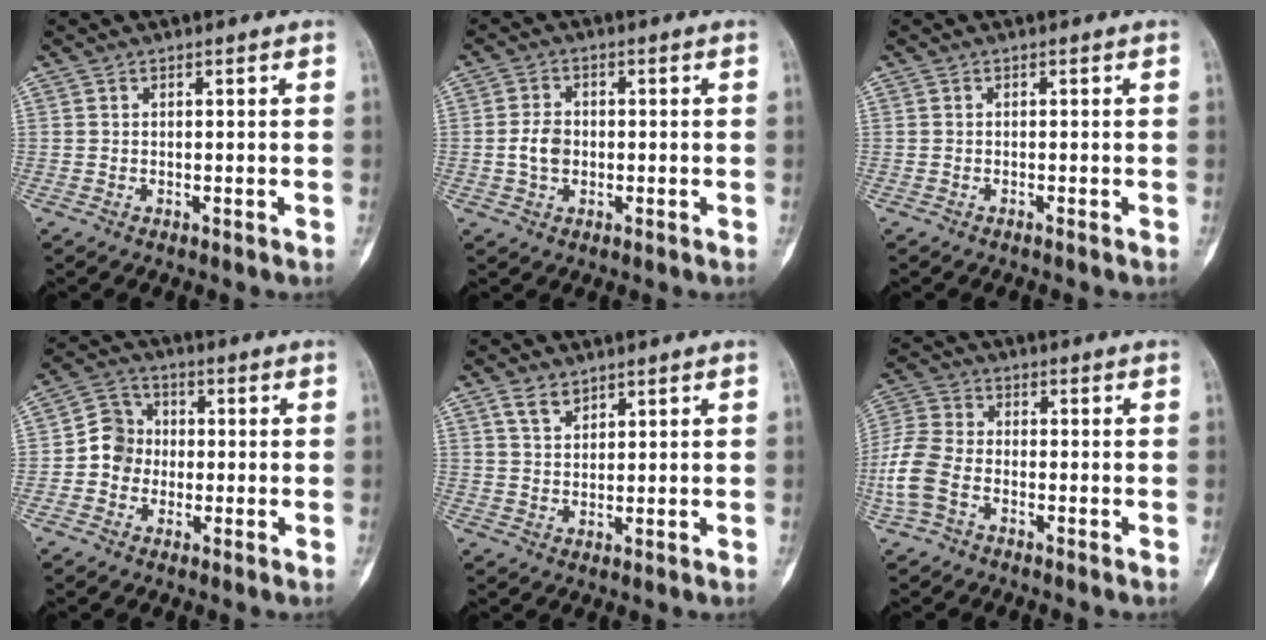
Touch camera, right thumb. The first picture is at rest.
{"total": 4.2, "force": [-0.4, 3.1, 2.8], "torque": [-0.047, 0.007, -0.011]}
{"total": 0.0}
{"total": 6.6, "force": [-0.8, 6.1, 2.4], "torque": [-0.012, 0.019, -0.028]}
{"total": 3.2, "force": [2.3, 1.7, 1.4], "torque": [-0.021, -0.012, 0.049]}
{"total": 8.4, "force": [-3.2, 5.2, 5.8], "torque": [-0.138, 0.018, -0.072]}